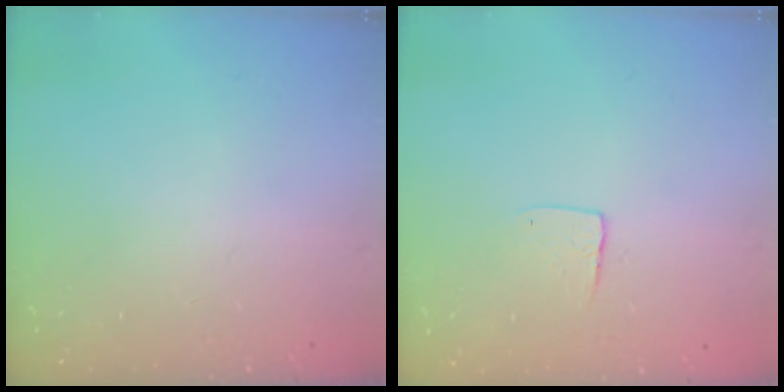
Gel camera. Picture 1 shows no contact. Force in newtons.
{"total": 5.3, "press": 5.3, "slide": 0.4}